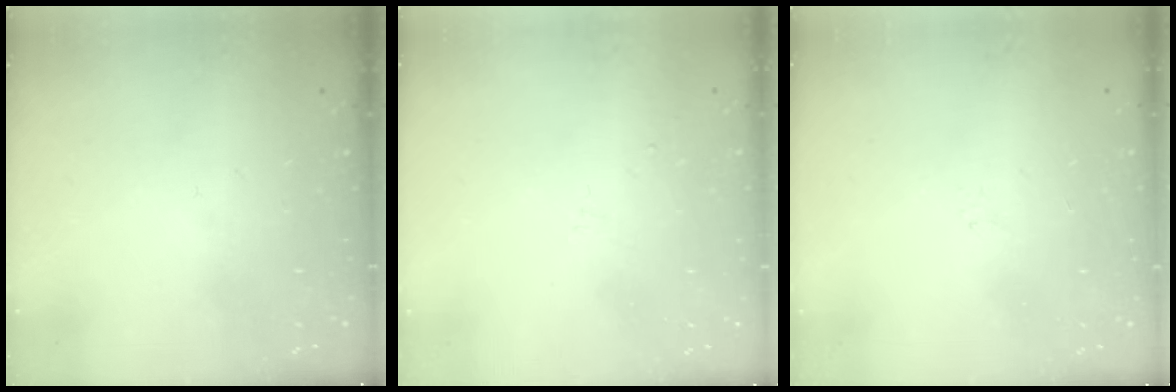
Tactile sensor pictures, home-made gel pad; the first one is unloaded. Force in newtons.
{"total": 2.2, "press": 2.1, "slide": 0.7}
{"total": 1.2, "press": 1.2, "slide": 0.3}